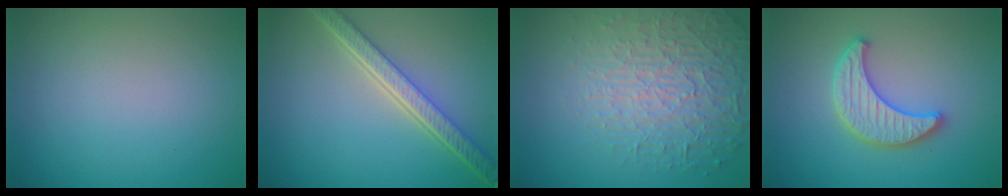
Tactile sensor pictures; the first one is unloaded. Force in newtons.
{"total": 5.4, "press": 4.2, "slide": 3.4}
{"total": 6.4, "press": 5.0, "slide": 4.0}
{"total": 3.8, "press": 3.6, "slide": 1.0}